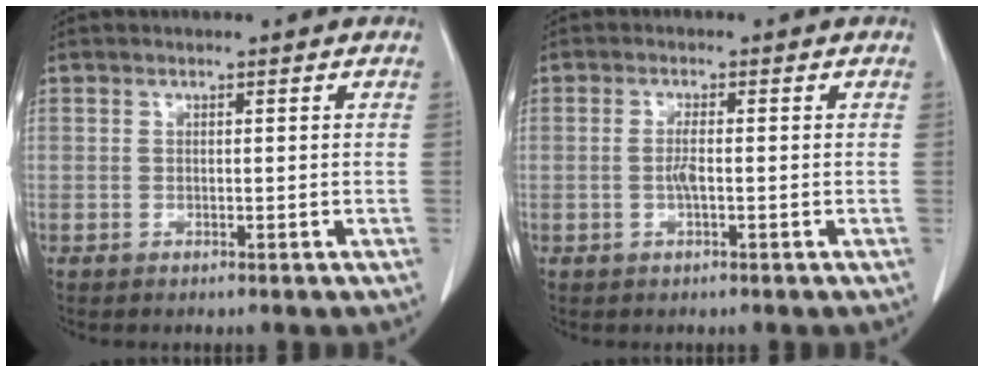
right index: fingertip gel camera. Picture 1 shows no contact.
{"total": 2.0, "force": [-0.4, 0.1, 1.9], "torque": [-0.043, -0.001, -0.009]}